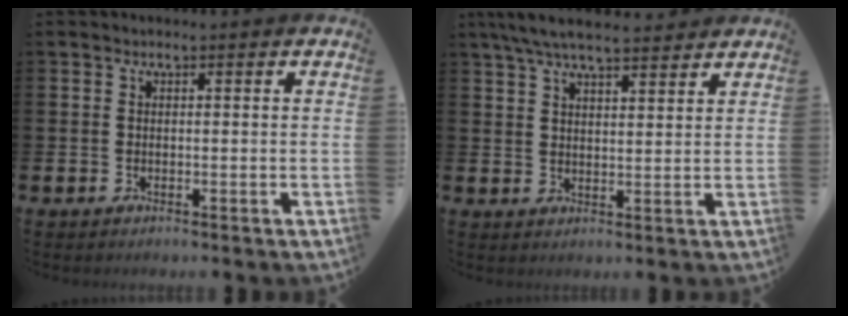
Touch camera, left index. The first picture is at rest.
{"total": 6.3, "force": [5.8, 1.1, 2.2], "torque": [-0.055, -0.017, 0.105]}